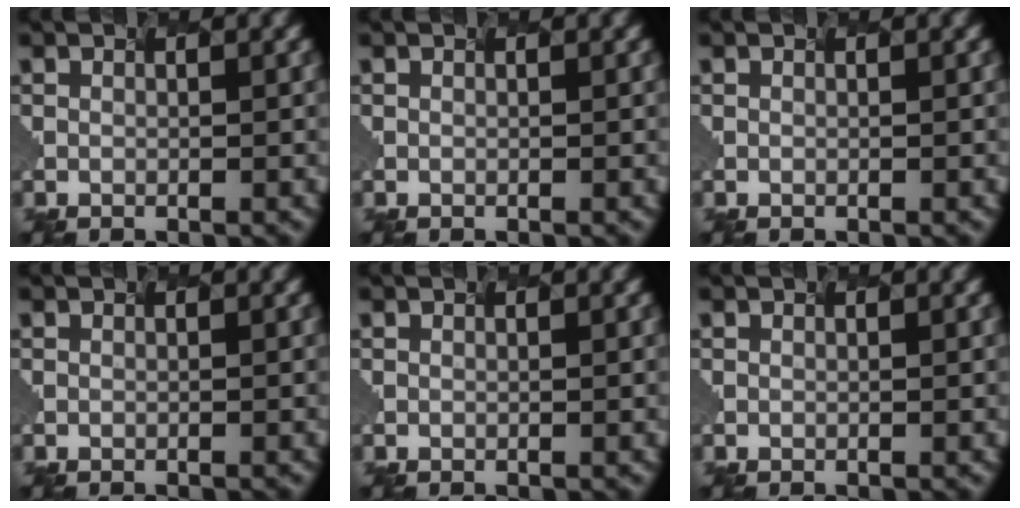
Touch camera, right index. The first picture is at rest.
{"total": 0.0}
{"total": 0.0}
{"total": 0.0}
{"total": 0.0}
{"total": 0.0}